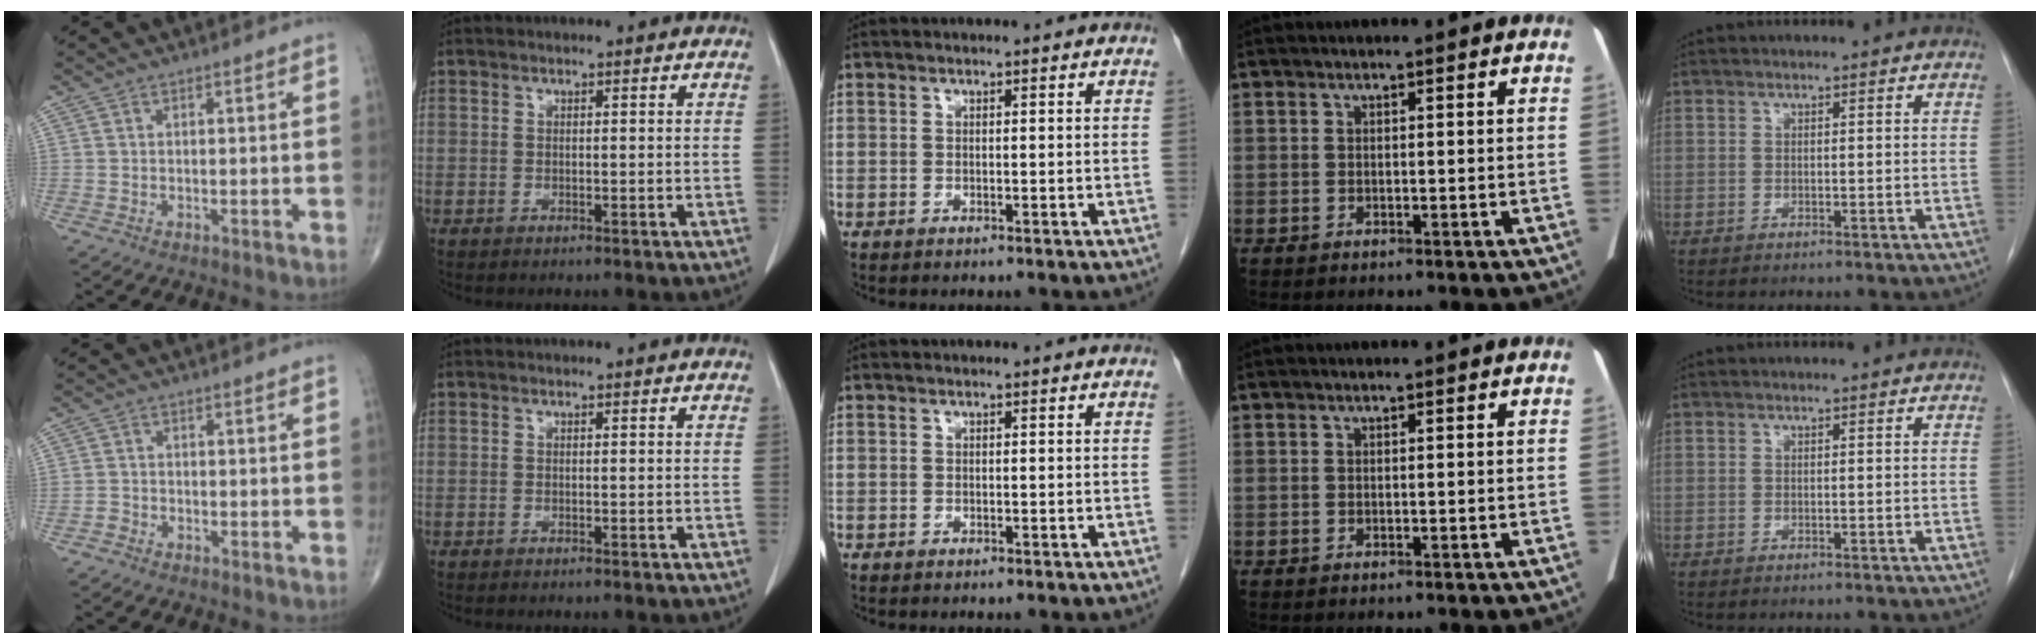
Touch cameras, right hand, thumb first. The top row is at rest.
{"thumb": {"total": 1.3, "force": [-1.0, 0.9, 0.1], "torque": [-0.003, 0.002, -0.026]}}